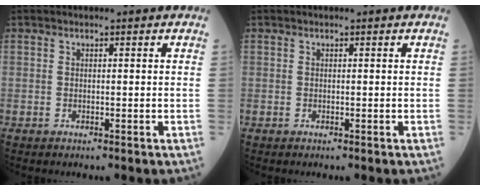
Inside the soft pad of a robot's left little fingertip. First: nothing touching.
{"total": 0.0}